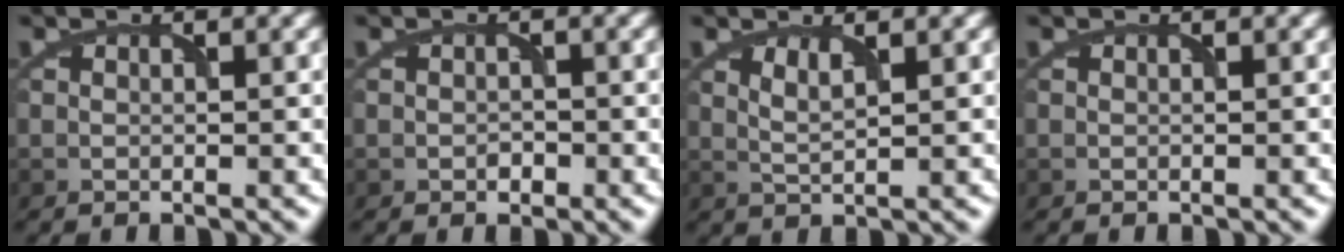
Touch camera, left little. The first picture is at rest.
{"total": 1.0, "force": [-0.4, 0.7, 0.5], "torque": [-0.007, -0.002, -0.009]}
{"total": 1.4, "force": [0.7, 0.3, 1.2], "torque": [-0.028, -0.003, 0.016]}
{"total": 0.0}